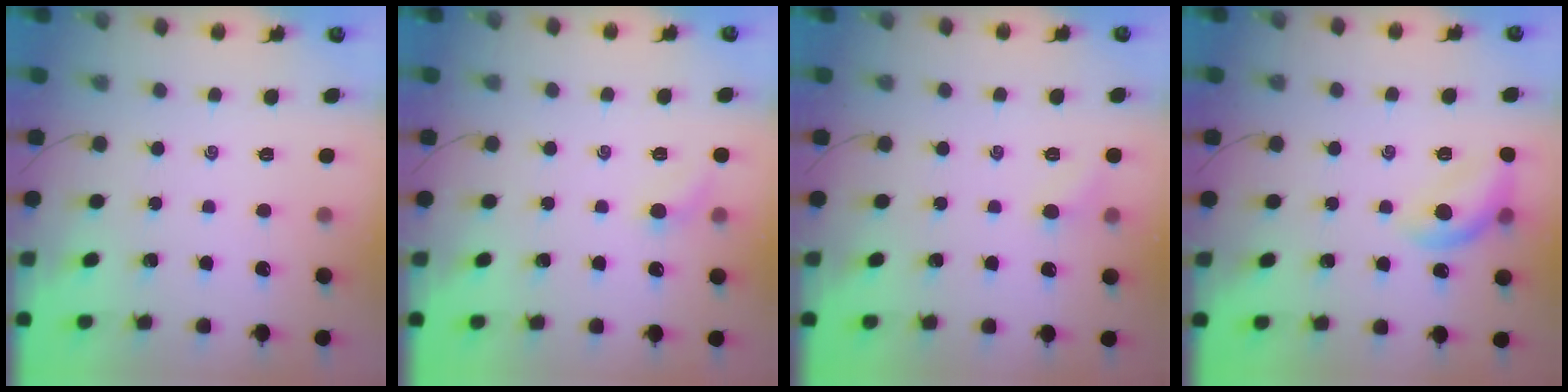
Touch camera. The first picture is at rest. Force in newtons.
{"total": 5.2, "press": 4.9, "slide": 1.7}
{"total": 5.0, "press": 4.7, "slide": 1.6}
{"total": 12.1, "press": 12.0, "slide": 0.9}